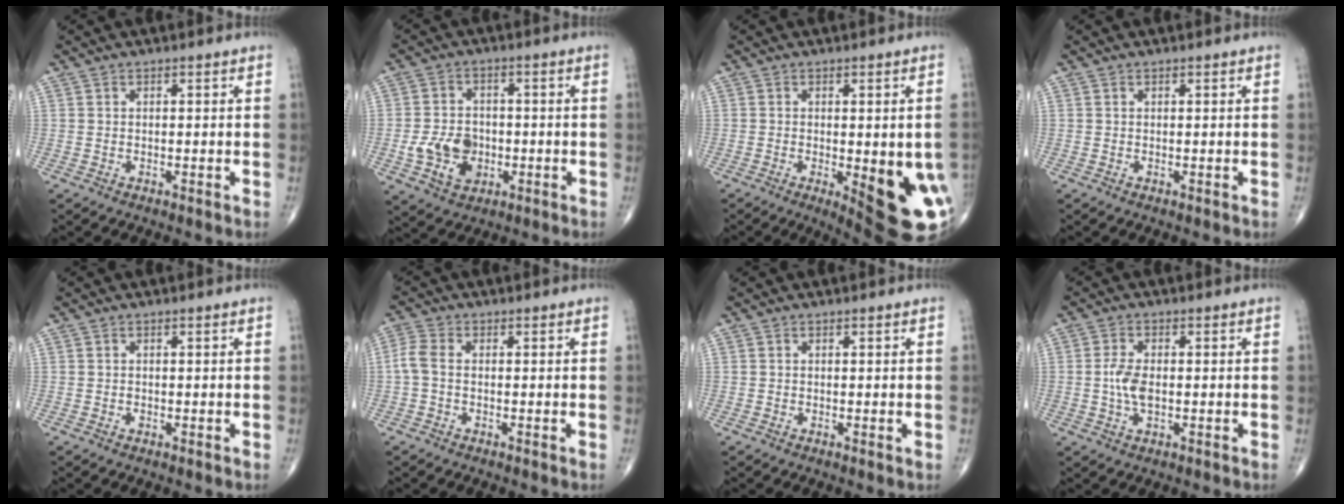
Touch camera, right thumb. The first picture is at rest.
{"total": 8.5, "force": [-1.9, 6.3, 5.5], "torque": [-0.080, 0.007, -0.031]}
{"total": 16.5, "force": [-4.1, 5.7, 15.0], "torque": [-0.133, -0.006, -0.028]}
{"total": 0.0}
{"total": 0.6, "force": [-0.3, 0.4, 0.3], "torque": [-0.004, 0.001, -0.006]}
{"total": 3.4, "force": [-0.4, 2.0, 2.8], "torque": [-0.071, 0.007, -0.018]}
{"total": 0.0}
{"total": 4.6, "force": [-0.4, 2.3, 4.0], "torque": [-0.085, 0.000, -0.011]}